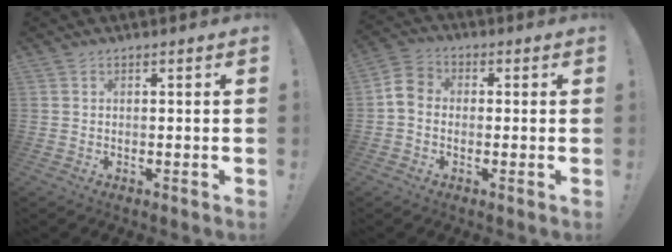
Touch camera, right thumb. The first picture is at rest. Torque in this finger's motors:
{"motor_torque": [-0.08, 0.32, -0.23, 0.13, 0.24]}